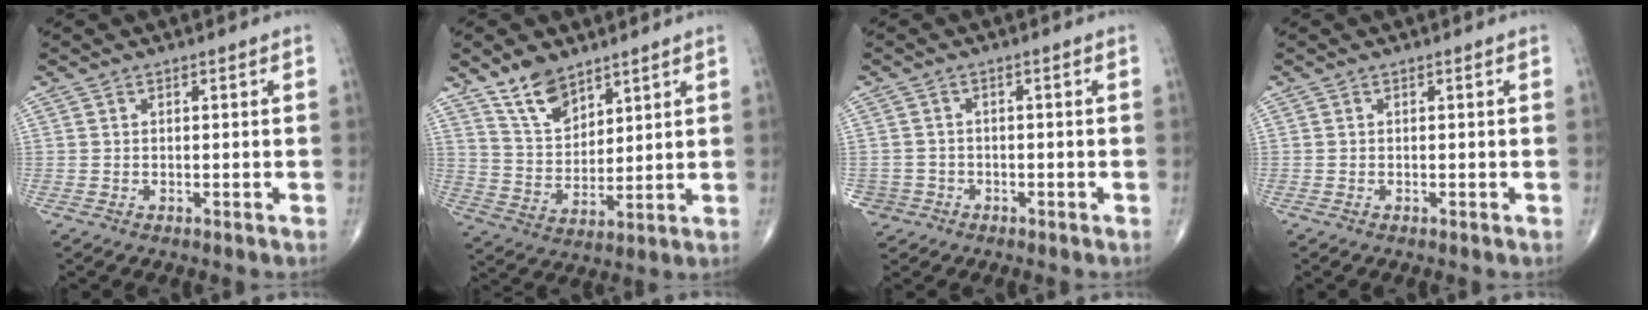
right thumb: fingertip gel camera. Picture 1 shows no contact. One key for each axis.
{"total": 9.2, "fx": 6.7, "fy": 4.7, "fz": 4.3, "tx": -0.058, "ty": -0.044, "tz": 0.134}
{"total": 3.1, "fx": -1.4, "fy": 2.8, "fz": -0.3, "tx": 0.016, "ty": 0.012, "tz": -0.028}
{"total": 0.0}